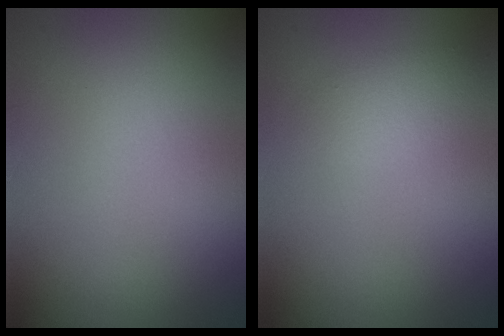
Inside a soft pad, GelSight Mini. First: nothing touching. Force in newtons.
{"total": 1.5, "press": 1.5, "slide": 0.0}